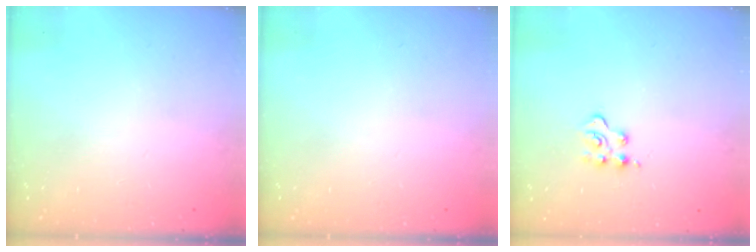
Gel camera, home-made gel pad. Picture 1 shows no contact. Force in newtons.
{"total": 0.0}
{"total": 3.0, "press": 2.9, "slide": 0.3}